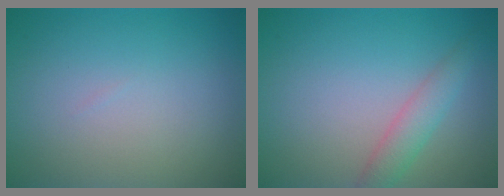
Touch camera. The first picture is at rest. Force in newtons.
{"total": 2.3, "press": 2.3, "slide": 0.0}